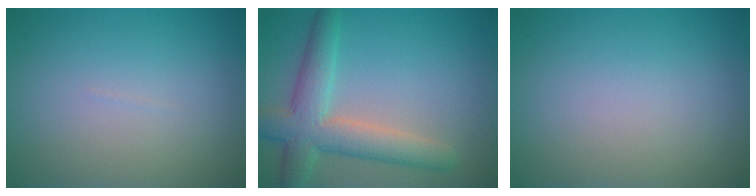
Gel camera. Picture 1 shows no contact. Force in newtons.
{"total": 5.8, "press": 5.8, "slide": 0.3}
{"total": 0.0}